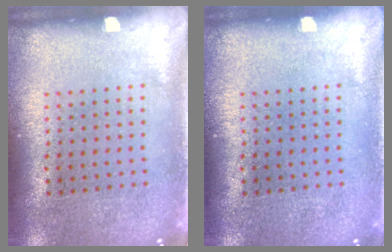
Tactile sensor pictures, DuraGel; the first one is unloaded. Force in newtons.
{"total": 0.0}